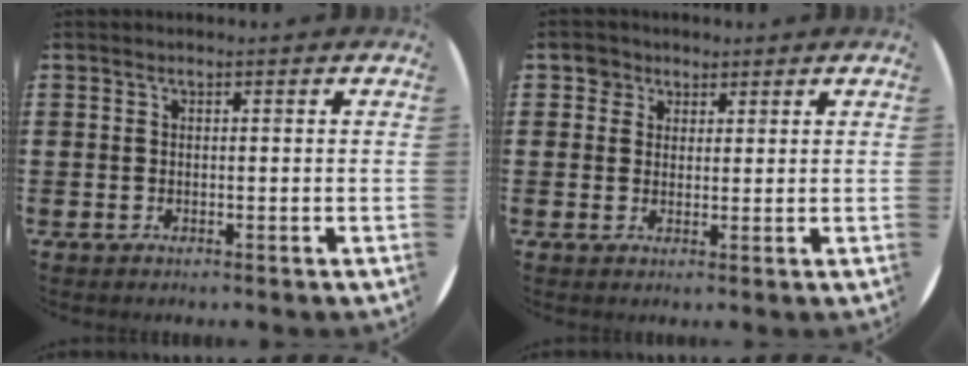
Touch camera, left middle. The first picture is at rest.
{"total": 2.7, "force": [1.9, 2.0, 0.2], "torque": [0.005, 0.003, 0.033]}